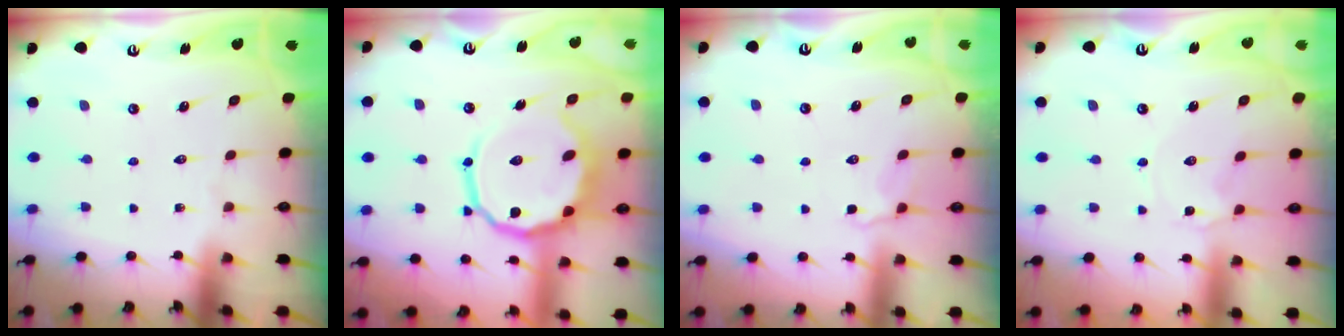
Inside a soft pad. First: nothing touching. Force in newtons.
{"total": 14.2, "press": 13.9, "slide": 2.9}
{"total": 3.3, "press": 2.8, "slide": 1.8}
{"total": 2.1, "press": 2.1, "slide": 0.1}